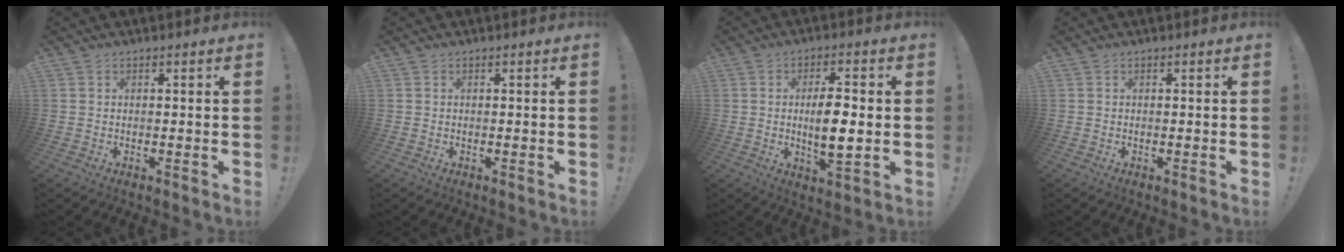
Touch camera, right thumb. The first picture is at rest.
{"total": 0.0}
{"total": 8.7, "force": [-0.1, 2.8, 8.3], "torque": [-0.141, -0.010, -0.009]}
{"total": 0.0}